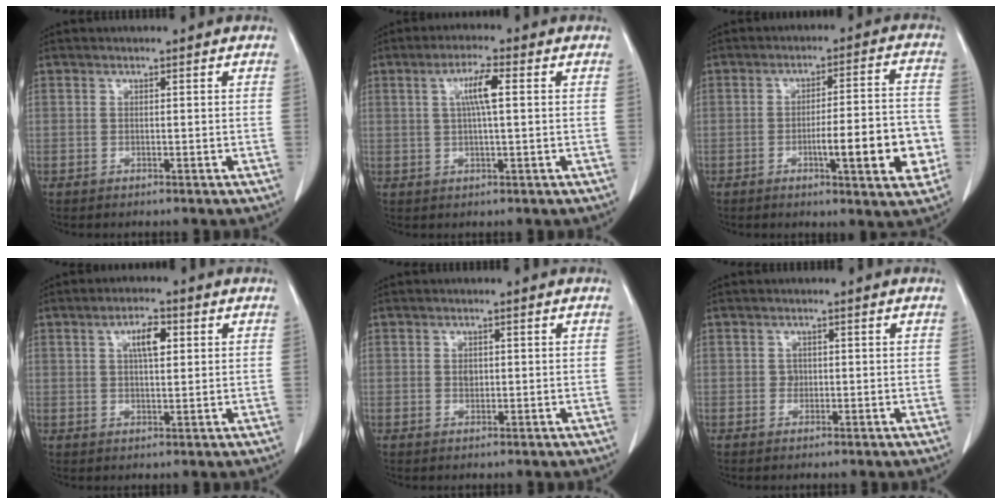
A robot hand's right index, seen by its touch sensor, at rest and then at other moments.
{"total": 4.9, "force": [1.1, 0.3, 4.8], "torque": [-0.091, 0.005, 0.019]}
{"total": 11.7, "force": [-3.5, 1.6, 11.1], "torque": [-0.154, 0.009, -0.044]}
{"total": 4.5, "force": [1.5, 1.4, 4.0], "torque": [-0.072, 0.005, 0.024]}
{"total": 1.1, "force": [0.1, 0.8, 0.7], "torque": [-0.013, 0.000, 0.002]}
{"total": 0.9, "force": [0.0, 0.8, 0.3], "torque": [-0.002, 0.002, -0.001]}